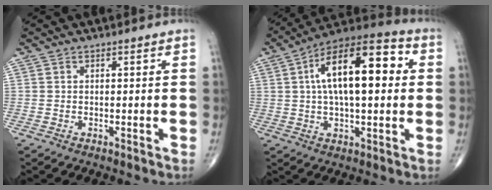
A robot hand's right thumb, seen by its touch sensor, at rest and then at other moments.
{"total": 19.4, "force": [3.4, 8.3, 17.2], "torque": [-0.261, 0.026, 0.045]}